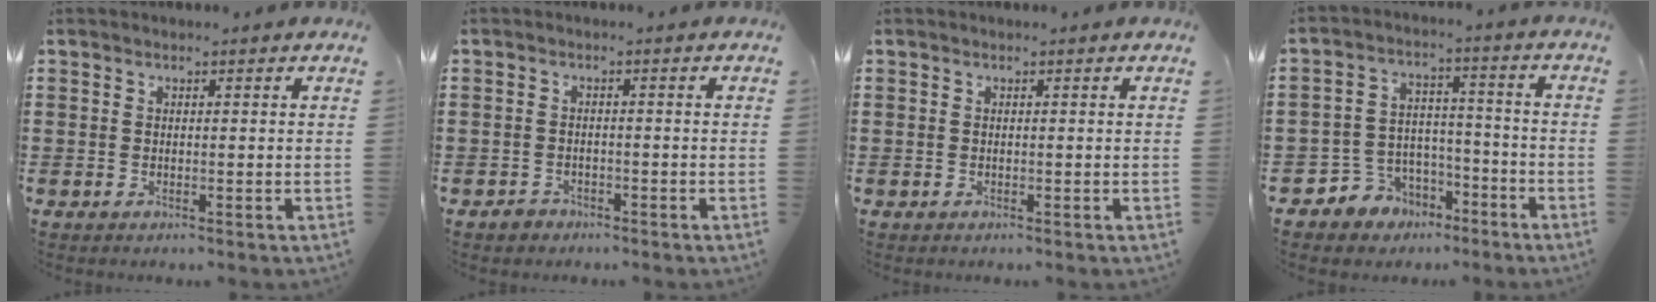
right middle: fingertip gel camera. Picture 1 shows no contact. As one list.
[{"total": 1.4, "force": [-1.1, 0.8, 0.0], "torque": [-0.005, -0.001, -0.024]}, {"total": 0.0}, {"total": 5.8, "force": [-4.2, 4.0, -0.1], "torque": [-0.026, 0.006, -0.084]}]